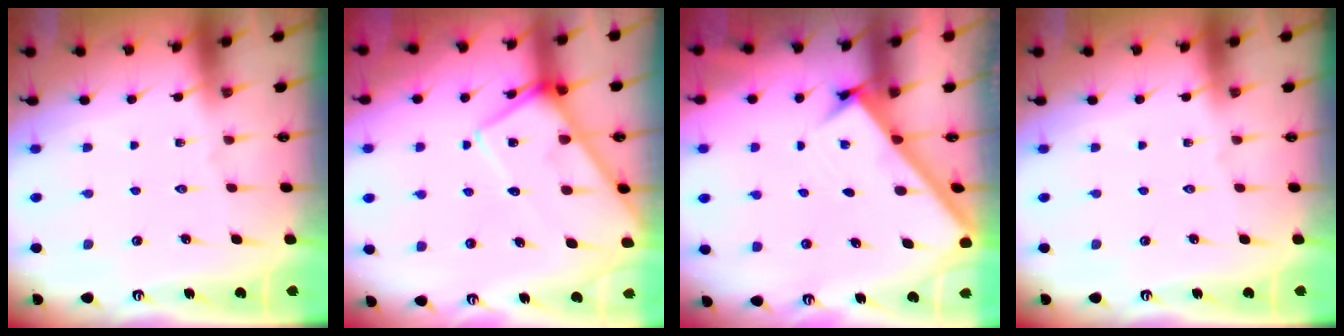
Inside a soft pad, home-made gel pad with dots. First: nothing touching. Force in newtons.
{"total": 11.5, "press": 11.4, "slide": 1.2}
{"total": 2.9, "press": 2.9, "slide": 0.4}
{"total": 0.0}